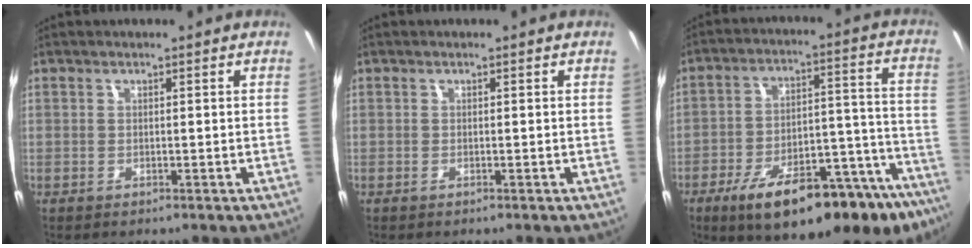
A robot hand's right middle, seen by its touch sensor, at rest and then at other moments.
{"total": 0.0}
{"total": 26.8, "force": [-19.6, 8.5, 16.2], "torque": [-0.226, -0.002, -0.267]}